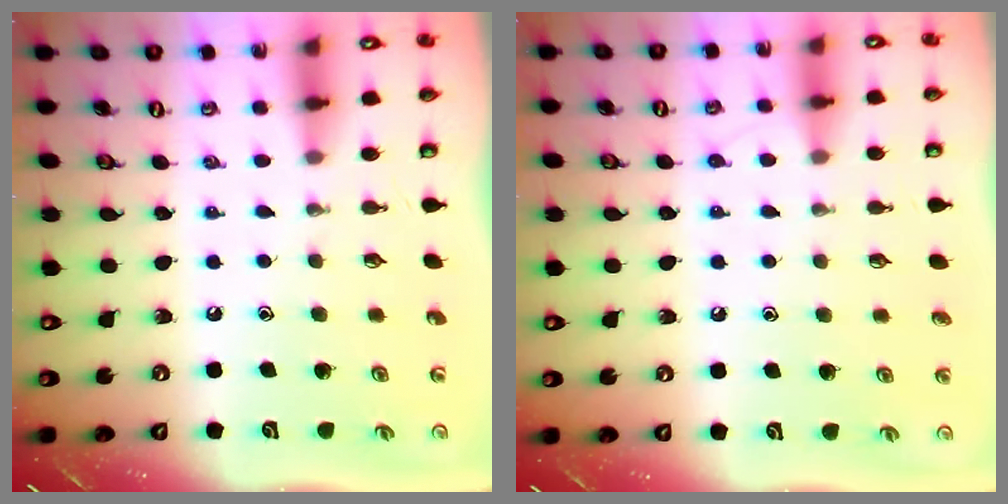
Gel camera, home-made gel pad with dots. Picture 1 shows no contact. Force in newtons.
{"total": 5.1, "press": 5.1, "slide": 0.6}